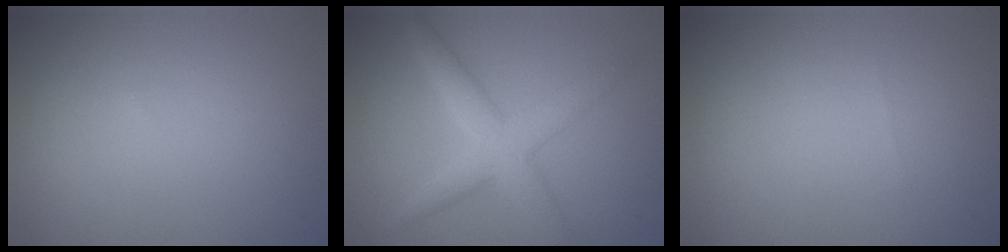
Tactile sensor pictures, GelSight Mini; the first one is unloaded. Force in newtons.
{"total": 4.1, "press": 4.1, "slide": 0.0}
{"total": 0.0}